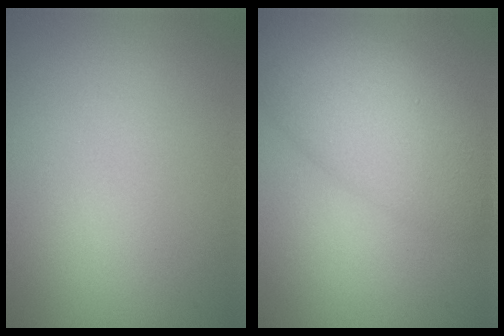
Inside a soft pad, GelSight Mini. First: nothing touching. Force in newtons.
{"total": 7.3, "press": 7.3, "slide": 0.1}